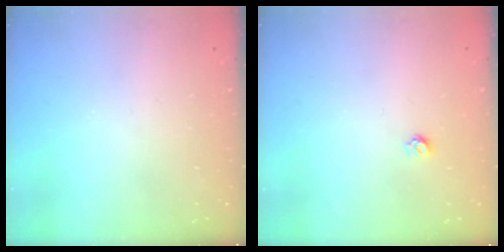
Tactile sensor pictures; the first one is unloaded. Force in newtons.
{"total": 3.6, "press": 3.6, "slide": 0.3}